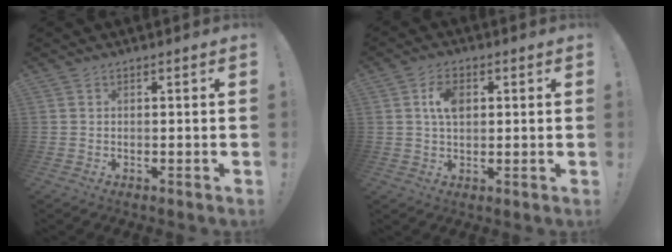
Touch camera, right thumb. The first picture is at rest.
{"total": 6.1, "force": [1.5, 3.7, 4.6], "torque": [-0.070, 0.001, 0.023]}